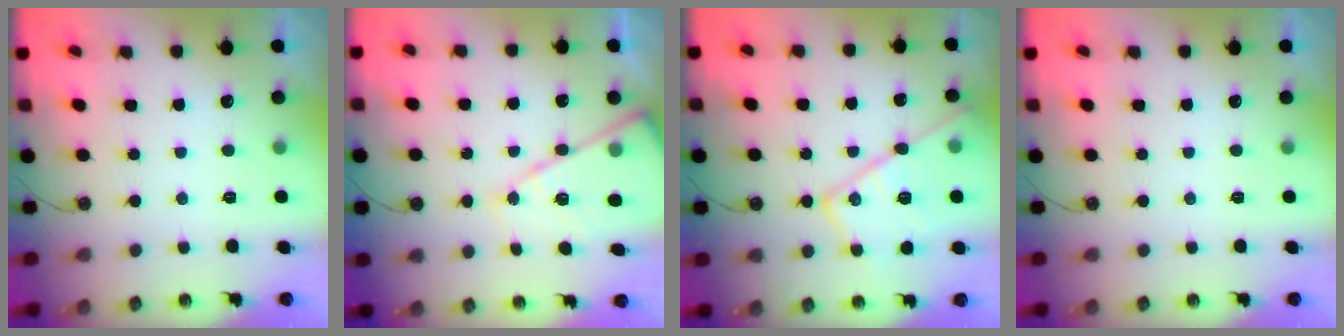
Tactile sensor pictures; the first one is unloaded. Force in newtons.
{"total": 14.9, "press": 14.8, "slide": 1.4}
{"total": 18.7, "press": 18.7, "slide": 1.3}
{"total": 0.0}